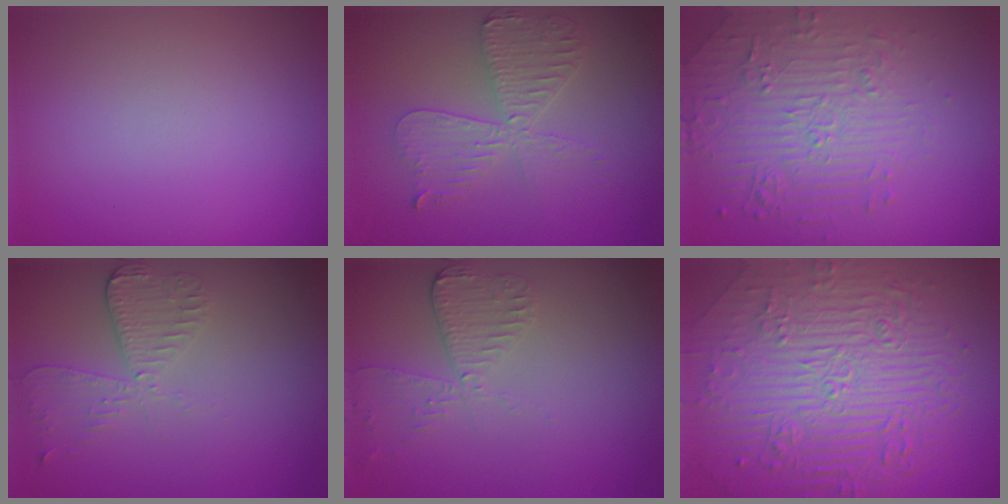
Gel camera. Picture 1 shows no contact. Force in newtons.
{"total": 4.0, "press": 3.5, "slide": 2.0}
{"total": 5.0, "press": 3.7, "slide": 3.4}
{"total": 2.9, "press": 2.6, "slide": 1.4}
{"total": 2.7, "press": 2.4, "slide": 1.2}
{"total": 10.6, "press": 7.0, "slide": 8.0}